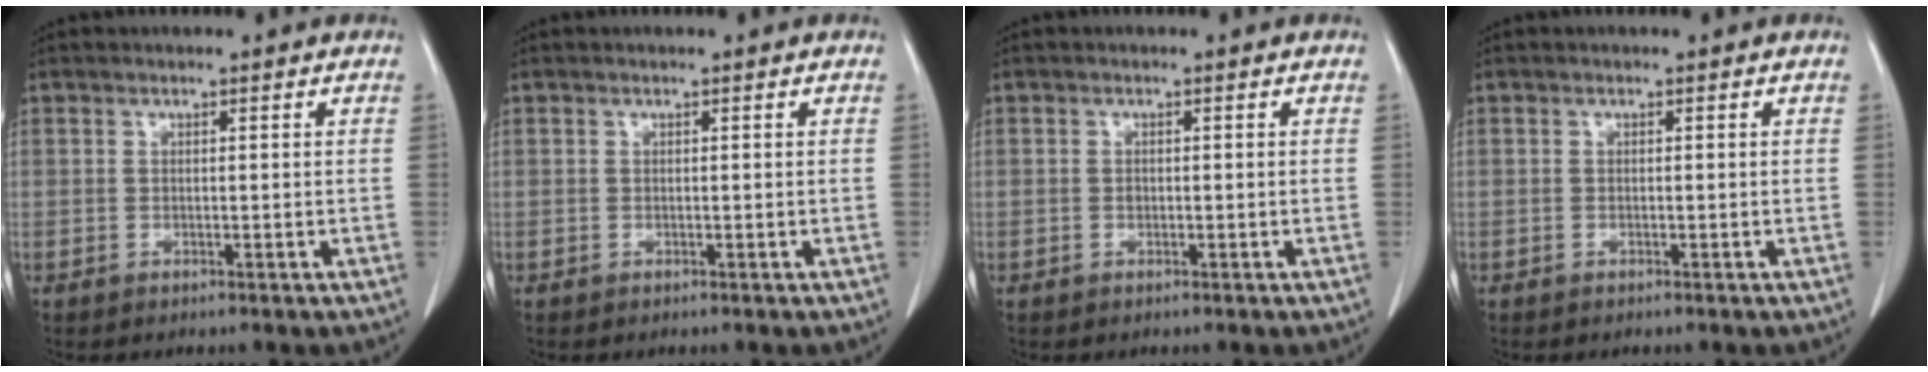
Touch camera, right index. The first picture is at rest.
{"total": 0.0}
{"total": 0.5, "force": [-0.1, 0.4, 0.3], "torque": [-0.007, 0.002, -0.002]}
{"total": 0.0}